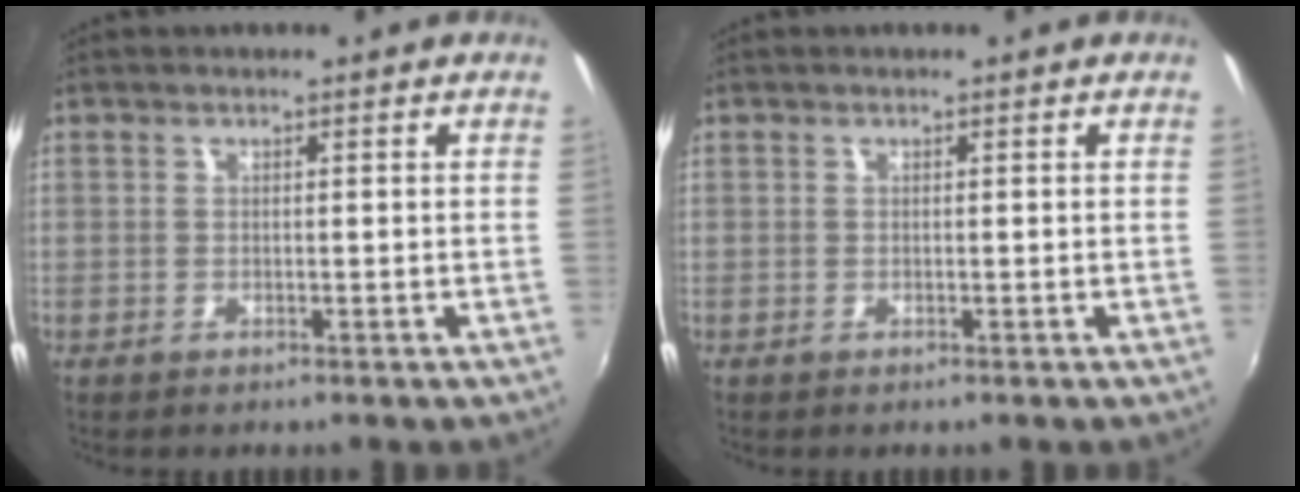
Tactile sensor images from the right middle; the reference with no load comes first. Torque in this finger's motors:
{"motor_torque": [0.00, 0.00, 0.00, 0.00]}